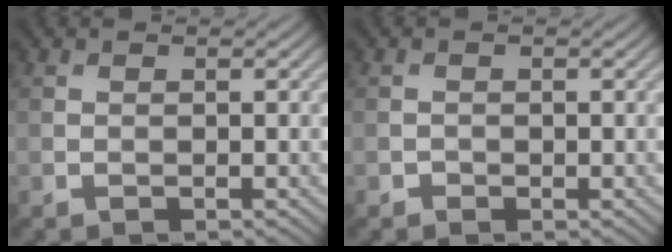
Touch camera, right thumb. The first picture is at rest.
{"total": 0.6, "force": [-0.4, 0.4, 0.0], "torque": [0.003, -0.004, -0.008]}